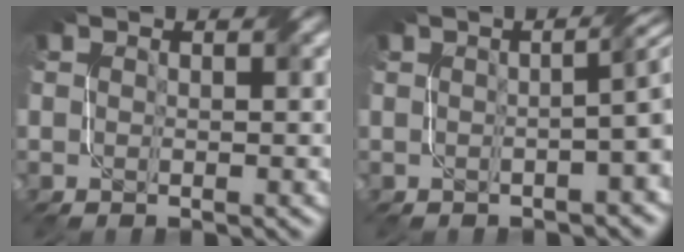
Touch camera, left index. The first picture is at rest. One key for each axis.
{"total": 5.0, "fx": -0.5, "fy": 1.9, "fz": 4.6, "tx": -0.027, "ty": 0.012, "tz": -0.008}